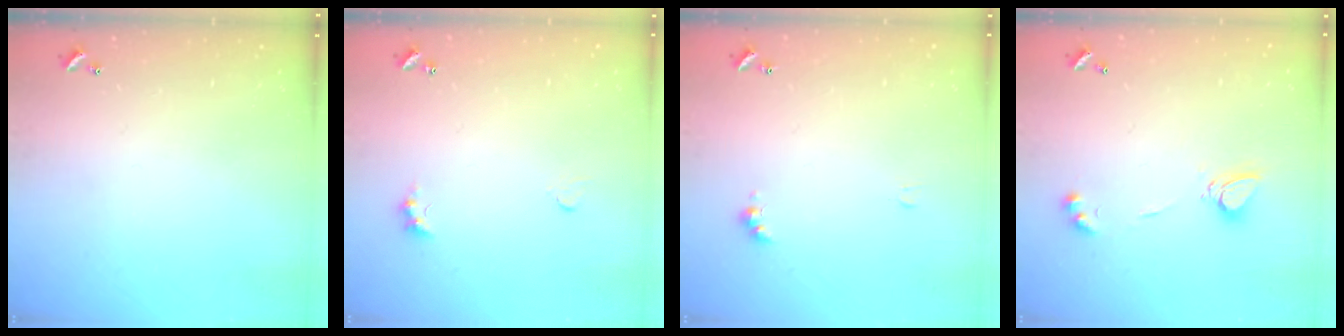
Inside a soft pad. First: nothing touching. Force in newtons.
{"total": 2.8, "press": 2.8, "slide": 0.5}
{"total": 2.0, "press": 2.0, "slide": 0.5}
{"total": 6.0, "press": 6.0, "slide": 0.4}